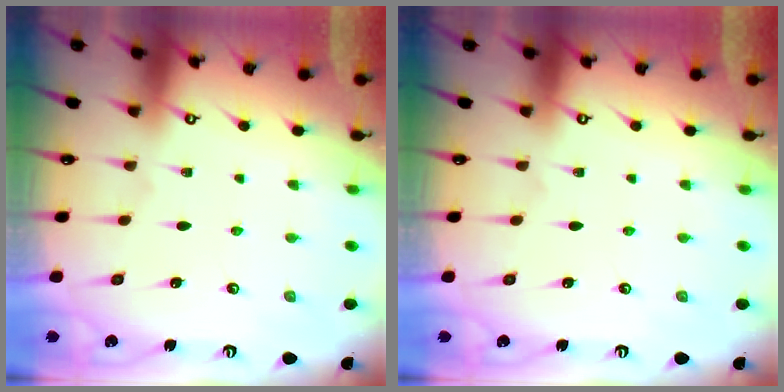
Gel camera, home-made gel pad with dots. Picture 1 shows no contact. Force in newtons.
{"total": 0.0}